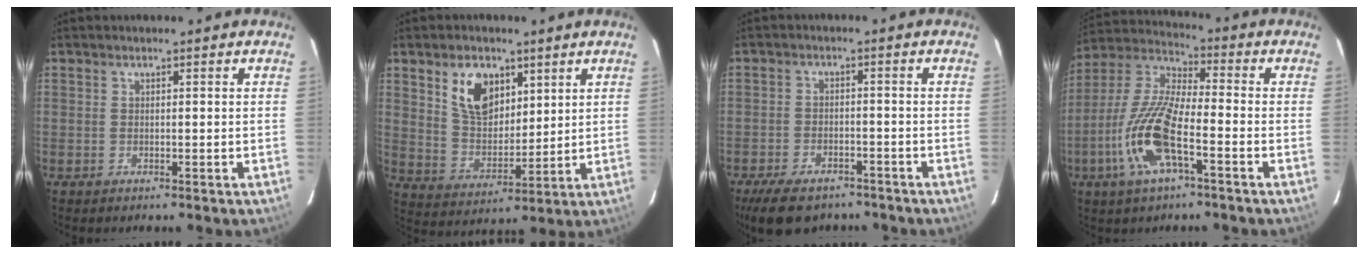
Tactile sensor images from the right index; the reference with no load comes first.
{"total": 10.5, "force": [5.3, 6.4, 6.5], "torque": [-0.117, 0.011, 0.110]}
{"total": 11.1, "force": [-8.5, 5.0, 5.1], "torque": [-0.123, -0.011, -0.134]}
{"total": 14.7, "force": [-6.0, 4.3, 12.8], "torque": [-0.274, -0.008, -0.123]}